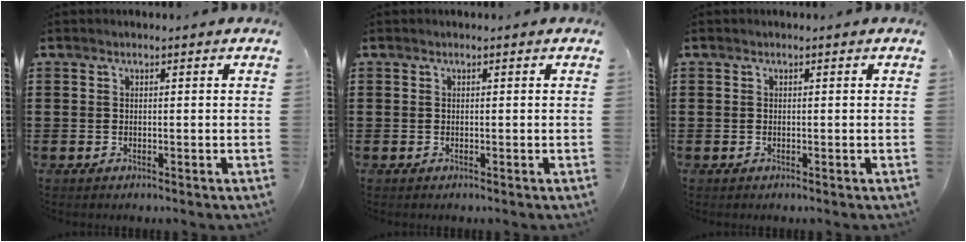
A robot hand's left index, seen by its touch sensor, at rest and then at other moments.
{"total": 0.0}
{"total": 0.0}